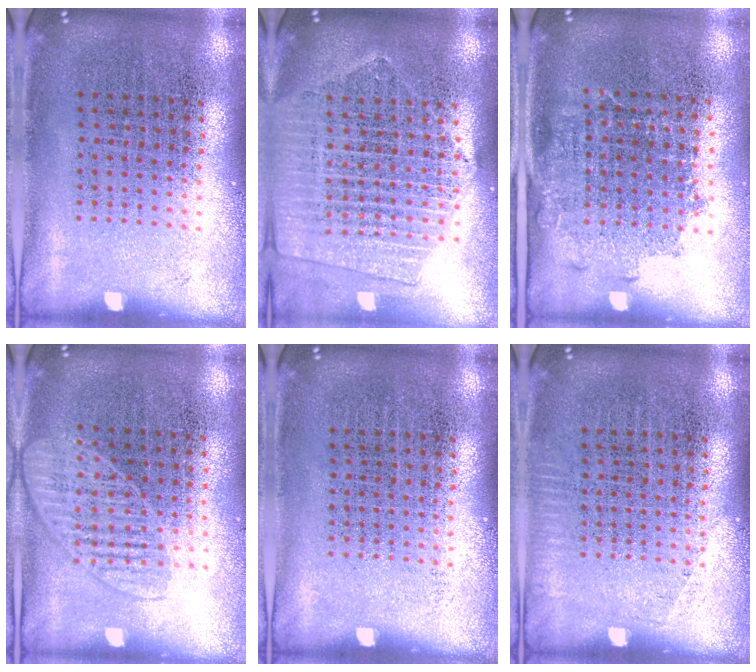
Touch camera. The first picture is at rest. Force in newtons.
{"total": 2.0, "press": 1.9, "slide": 0.9}
{"total": 1.3, "press": 1.1, "slide": 0.8}
{"total": 1.3, "press": 1.2, "slide": 0.6}
{"total": 0.0}
{"total": 0.6, "press": 0.6, "slide": 0.1}